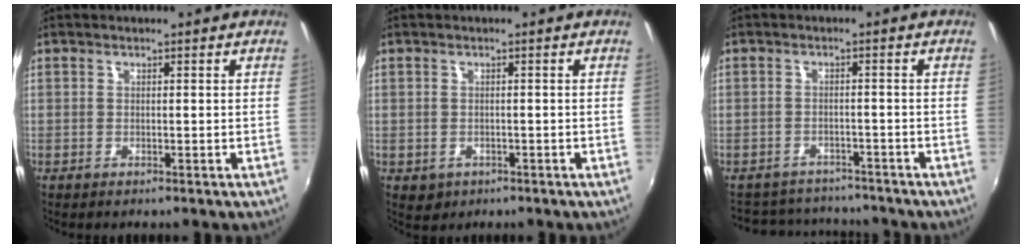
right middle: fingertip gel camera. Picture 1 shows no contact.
{"total": 2.6, "force": [-0.8, 2.2, 1.0], "torque": [-0.023, -0.006, -0.007]}
{"total": 9.1, "force": [-8.2, 3.5, 1.6], "torque": [-0.047, 0.019, -0.119]}